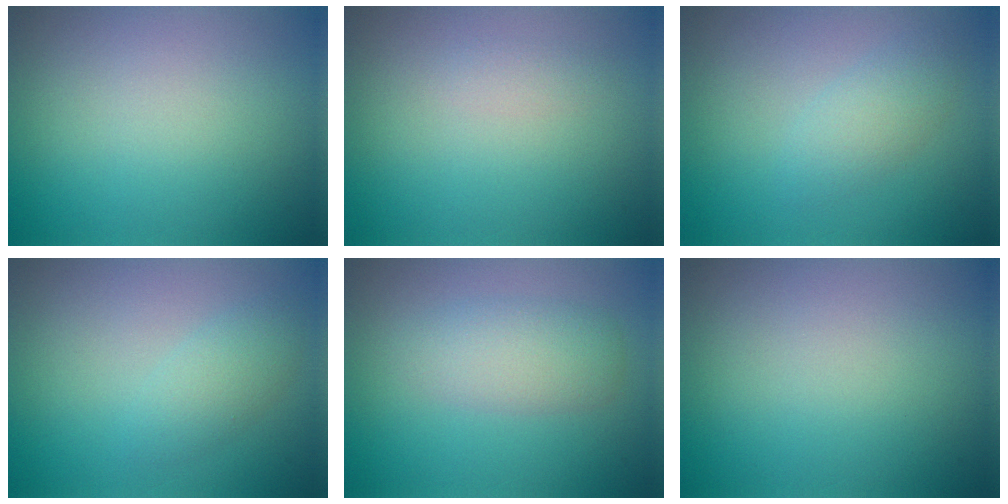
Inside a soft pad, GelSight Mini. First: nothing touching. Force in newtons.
{"total": 0.7, "press": 0.7, "slide": 0.0}
{"total": 2.1, "press": 2.1, "slide": 0.1}
{"total": 1.9, "press": 1.9, "slide": 0.1}
{"total": 3.0, "press": 3.0, "slide": 0.1}
{"total": 0.0}